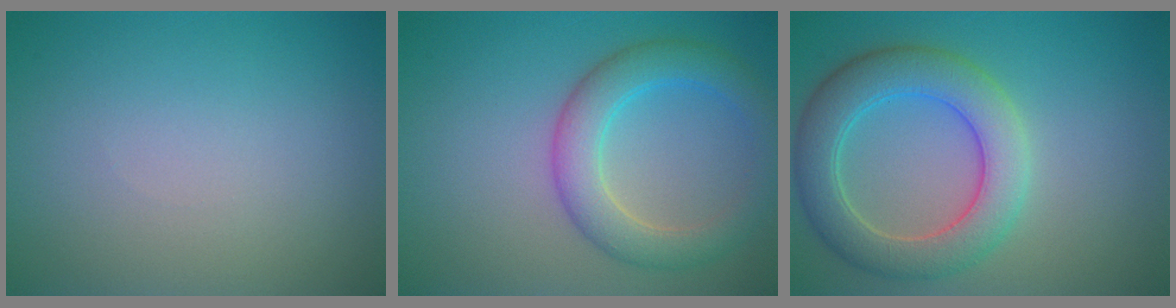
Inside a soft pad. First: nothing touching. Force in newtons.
{"total": 4.9, "press": 4.9, "slide": 0.1}
{"total": 6.3, "press": 6.3, "slide": 0.6}